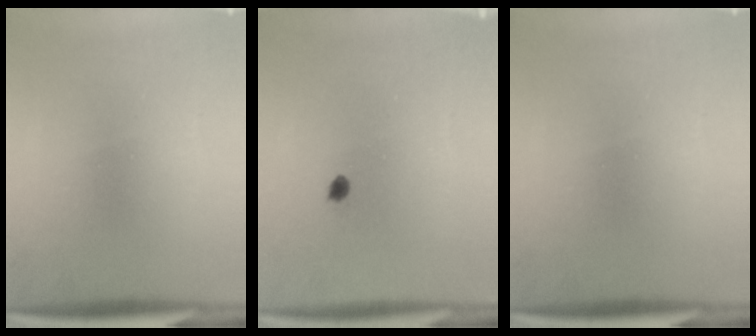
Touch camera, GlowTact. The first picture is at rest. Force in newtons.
{"total": 1.1}
{"total": 0.0}